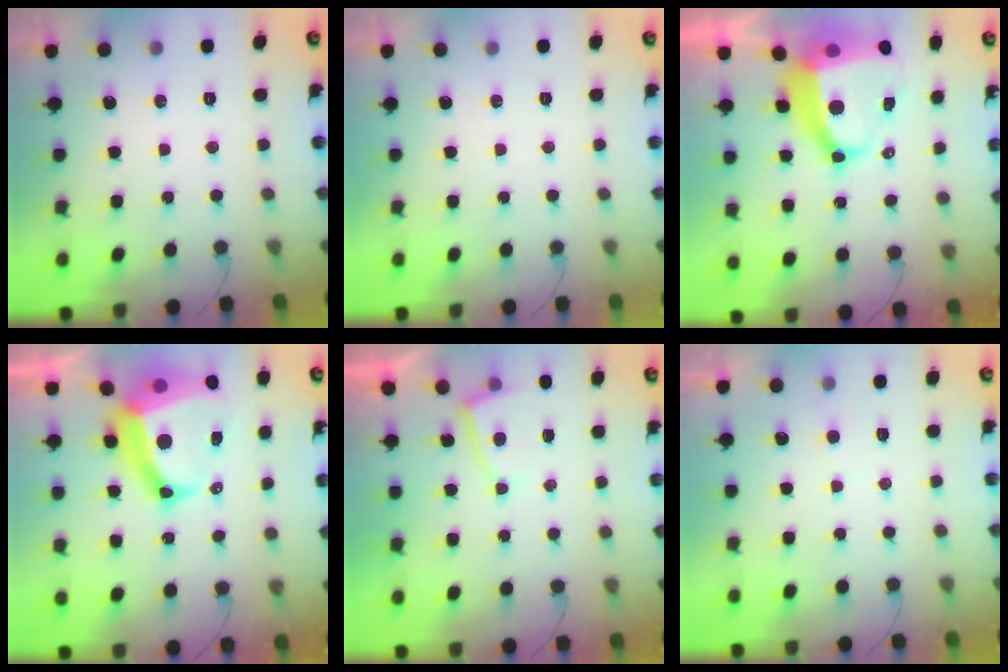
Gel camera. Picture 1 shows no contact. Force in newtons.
{"total": 0.0}
{"total": 13.4, "press": 13.2, "slide": 1.8}
{"total": 13.8, "press": 13.7, "slide": 1.7}
{"total": 2.2, "press": 2.2, "slide": 0.3}
{"total": 2.0, "press": 2.0, "slide": 0.1}